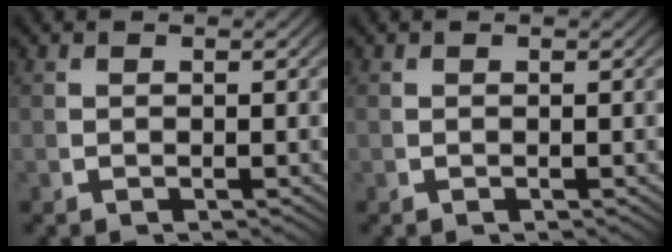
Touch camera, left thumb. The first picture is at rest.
{"total": 0.0}